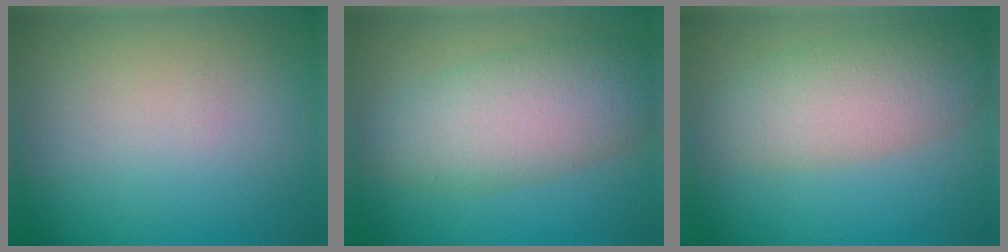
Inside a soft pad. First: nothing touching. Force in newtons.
{"total": 7.7, "press": 7.7, "slide": 0.1}
{"total": 5.2, "press": 5.2, "slide": 0.3}